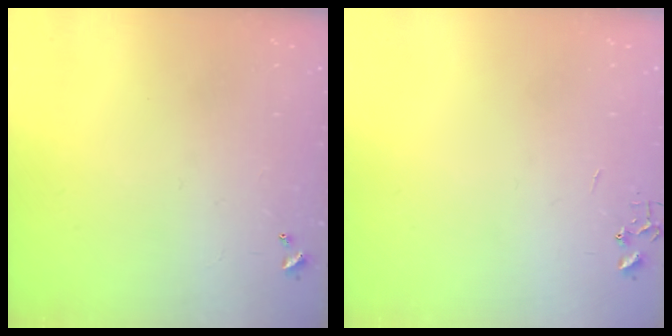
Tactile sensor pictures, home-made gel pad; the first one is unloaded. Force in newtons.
{"total": 0.0}